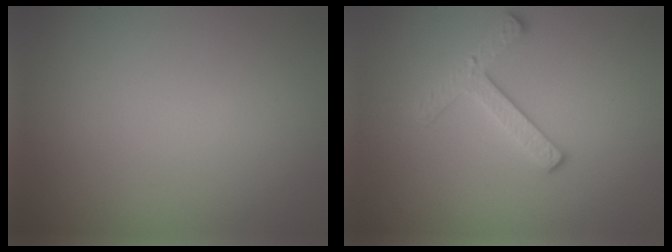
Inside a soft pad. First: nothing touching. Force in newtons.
{"total": 2.7, "press": 2.6, "slide": 0.7}